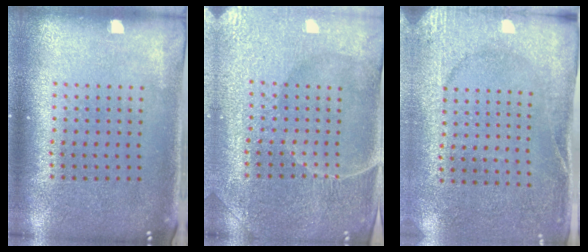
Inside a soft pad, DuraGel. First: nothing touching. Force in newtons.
{"total": 4.1, "press": 3.9, "slide": 1.1}
{"total": 2.6, "press": 2.4, "slide": 0.9}